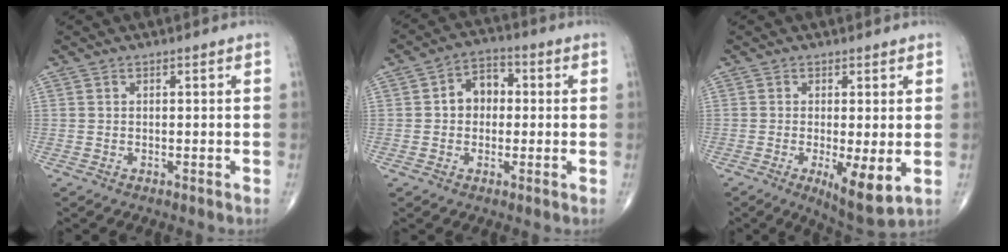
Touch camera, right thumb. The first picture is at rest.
{"total": 6.5, "force": [0.4, 5.0, 4.2], "torque": [-0.042, 0.020, -0.004]}
{"total": 7.6, "force": [-1.6, 2.0, 7.1], "torque": [-0.116, -0.025, -0.023]}